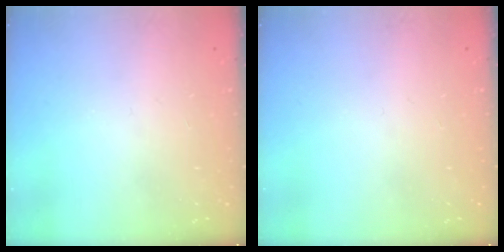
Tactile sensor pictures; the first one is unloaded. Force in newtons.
{"total": 0.0}